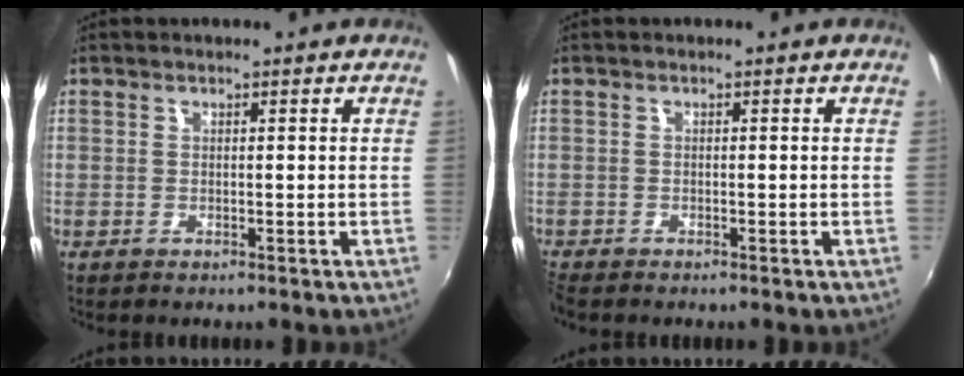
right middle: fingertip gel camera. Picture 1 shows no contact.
{"total": 1.6, "force": [-1.6, 0.3, 0.3], "torque": [-0.011, -0.011, -0.034]}